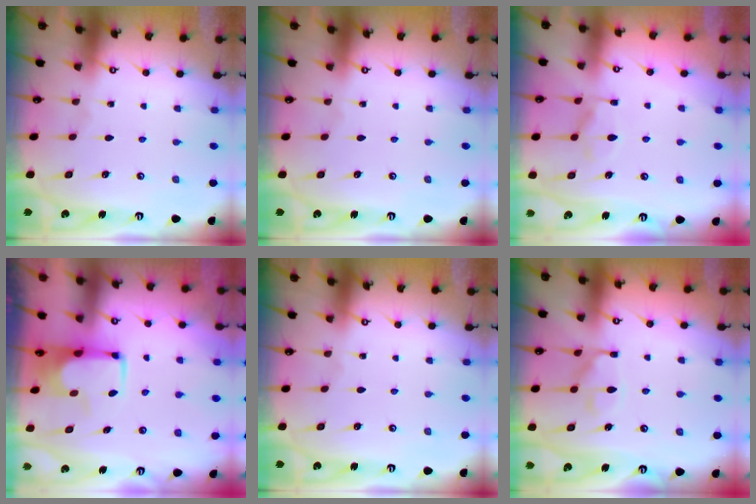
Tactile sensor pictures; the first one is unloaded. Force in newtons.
{"total": 0.0}
{"total": 2.0, "press": 1.5, "slide": 1.3}
{"total": 2.2, "press": 2.2, "slide": 0.5}
{"total": 0.0}
{"total": 11.6, "press": 11.5, "slide": 1.2}